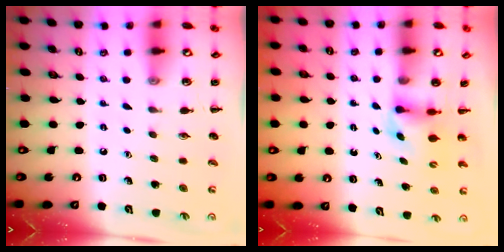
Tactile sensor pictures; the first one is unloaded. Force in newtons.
{"total": 2.9, "press": 2.6, "slide": 1.2}